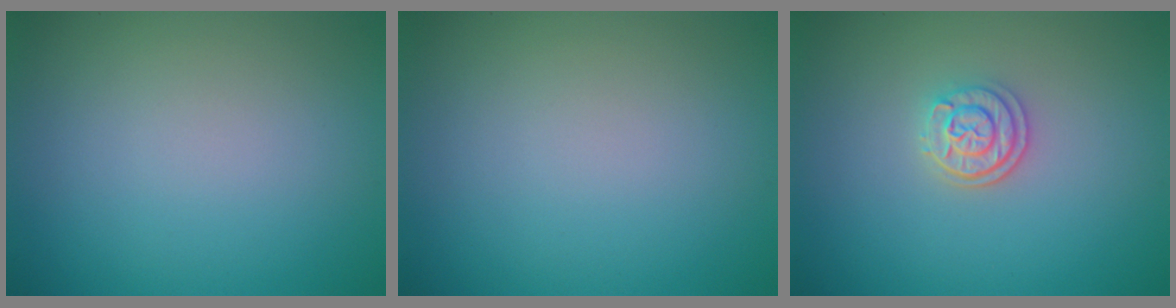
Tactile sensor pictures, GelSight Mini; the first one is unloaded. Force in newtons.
{"total": 0.0}
{"total": 2.4, "press": 2.1, "slide": 1.1}